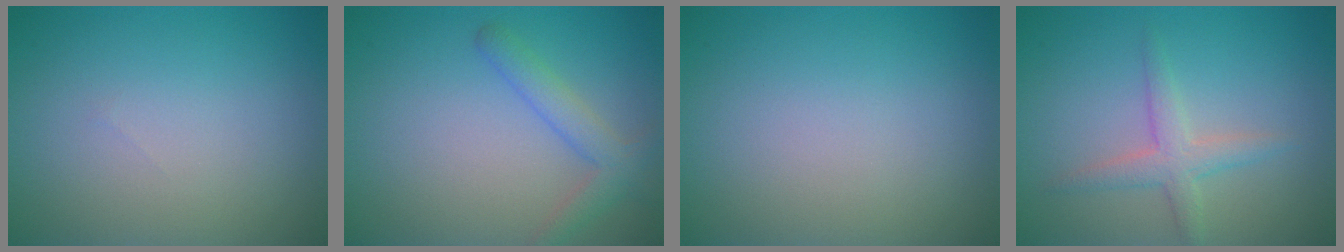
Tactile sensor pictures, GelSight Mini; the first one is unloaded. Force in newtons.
{"total": 2.3, "press": 2.3, "slide": 0.2}
{"total": 0.0}
{"total": 2.5, "press": 2.5, "slide": 0.1}